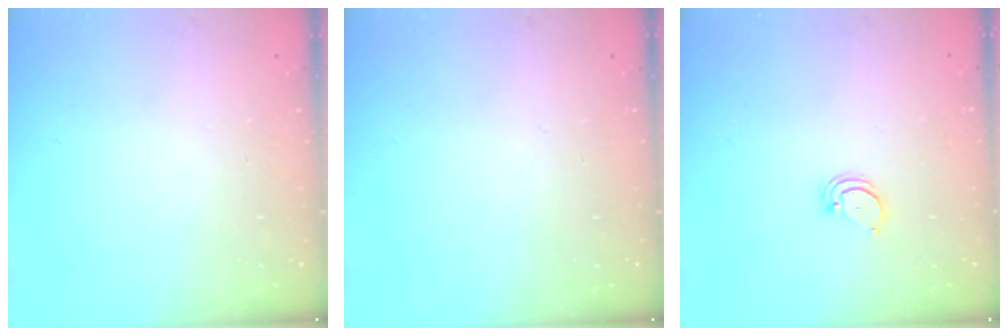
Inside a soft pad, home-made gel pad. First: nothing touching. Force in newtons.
{"total": 0.0}
{"total": 2.0, "press": 2.0, "slide": 0.2}